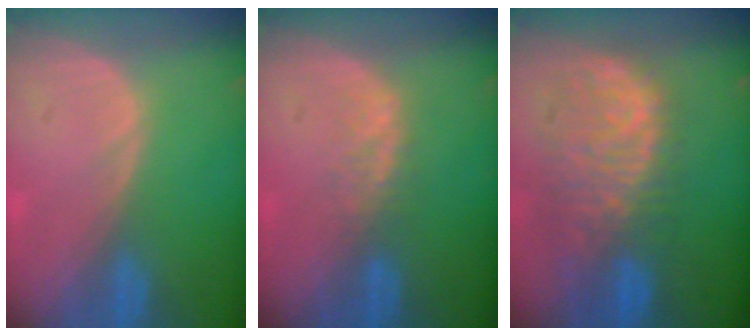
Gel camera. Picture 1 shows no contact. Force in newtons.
{"total": 2.3, "press": 2.3, "slide": 0.5}
{"total": 11.0, "press": 9.5, "slide": 5.5}